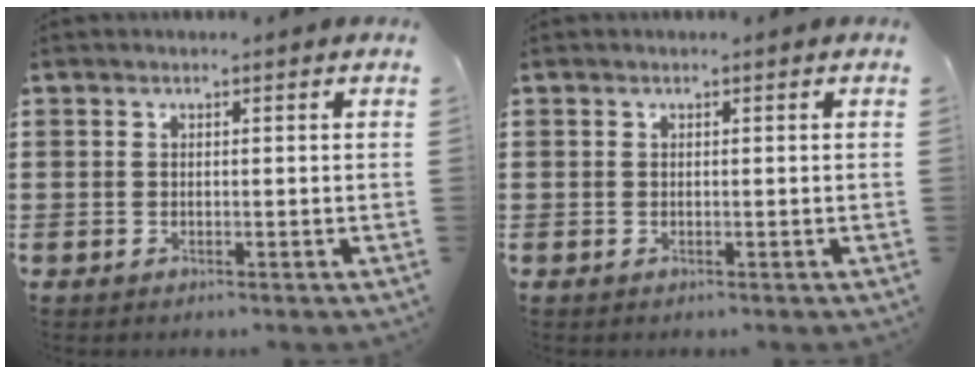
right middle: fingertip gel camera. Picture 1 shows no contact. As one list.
[{"total": 0.0}]